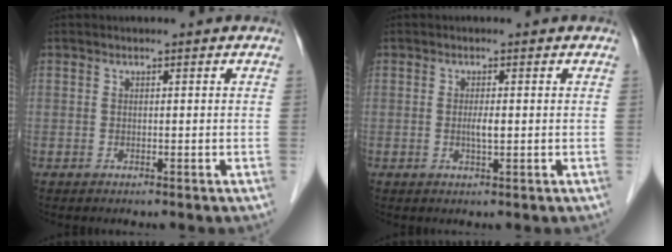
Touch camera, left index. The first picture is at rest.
{"total": 1.6, "force": [0.0, 0.3, 1.6], "torque": [-0.032, -0.001, 0.000]}